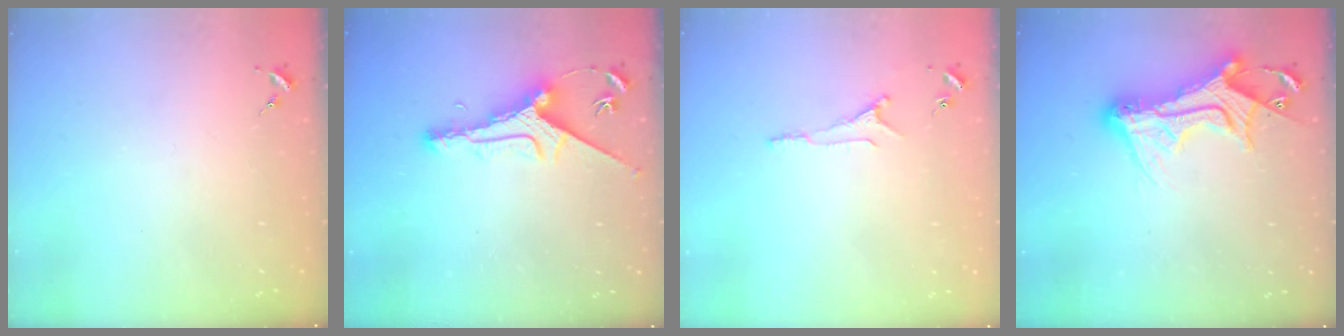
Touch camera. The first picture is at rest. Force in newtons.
{"total": 9.9, "press": 9.8, "slide": 1.0}
{"total": 6.7, "press": 6.6, "slide": 0.8}
{"total": 15.5, "press": 15.4, "slide": 1.5}